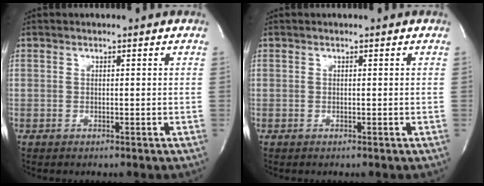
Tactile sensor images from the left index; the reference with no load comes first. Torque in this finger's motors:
{"motor_torque": [0.00, 0.00, 0.00, 0.00]}